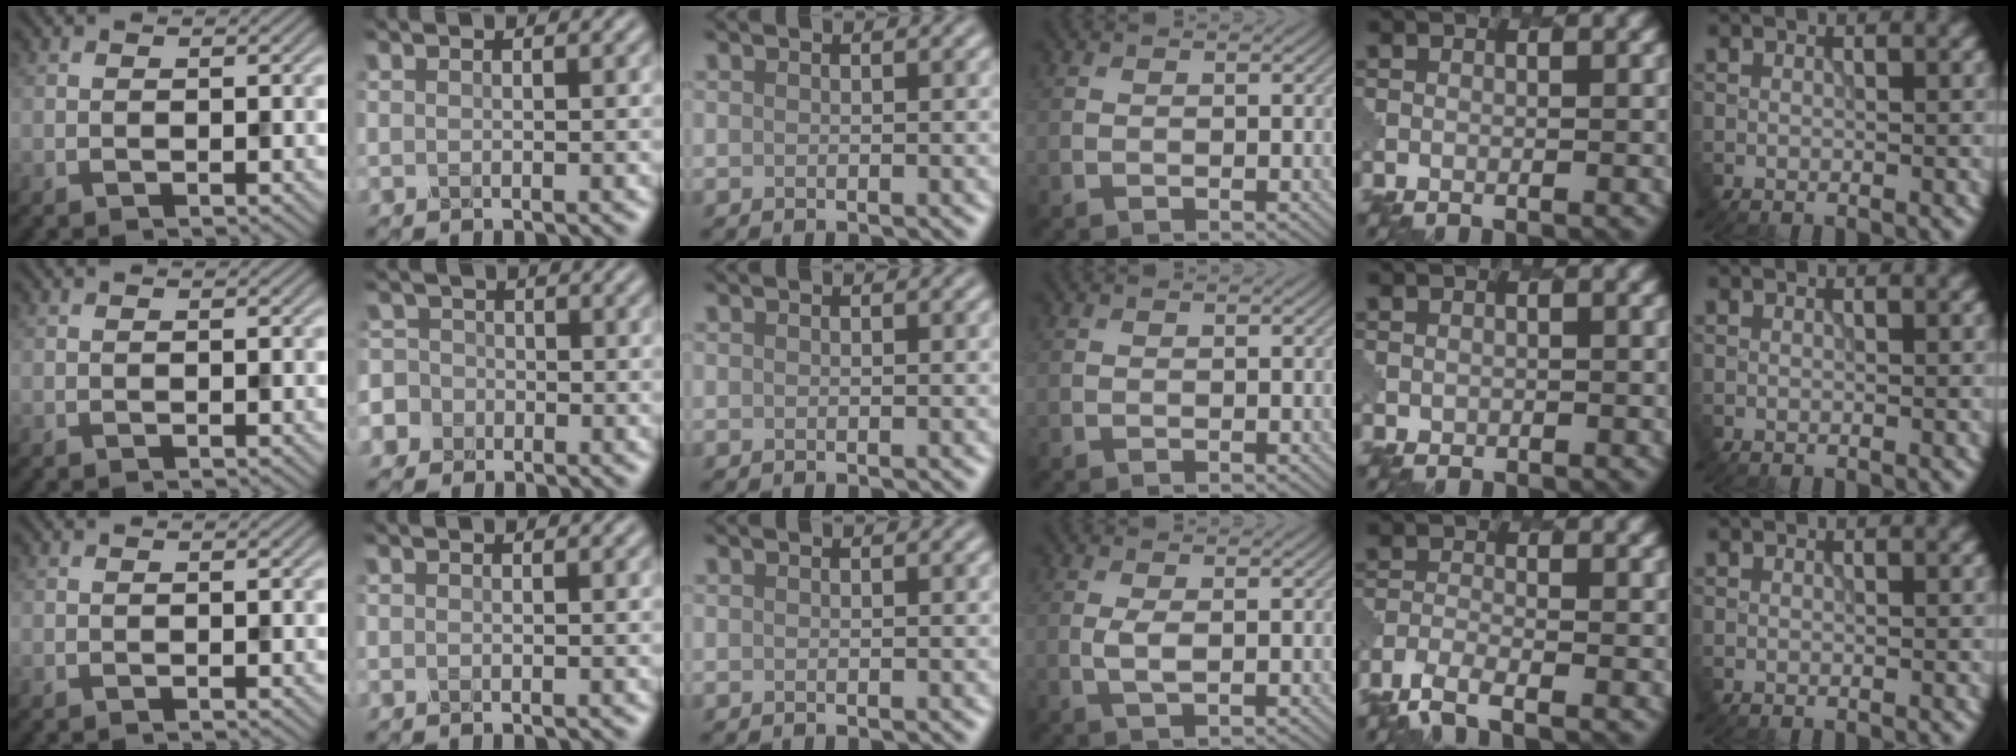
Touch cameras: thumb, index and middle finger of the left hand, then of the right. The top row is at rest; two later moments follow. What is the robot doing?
{"motion": "extract", "object": "pen bag"}